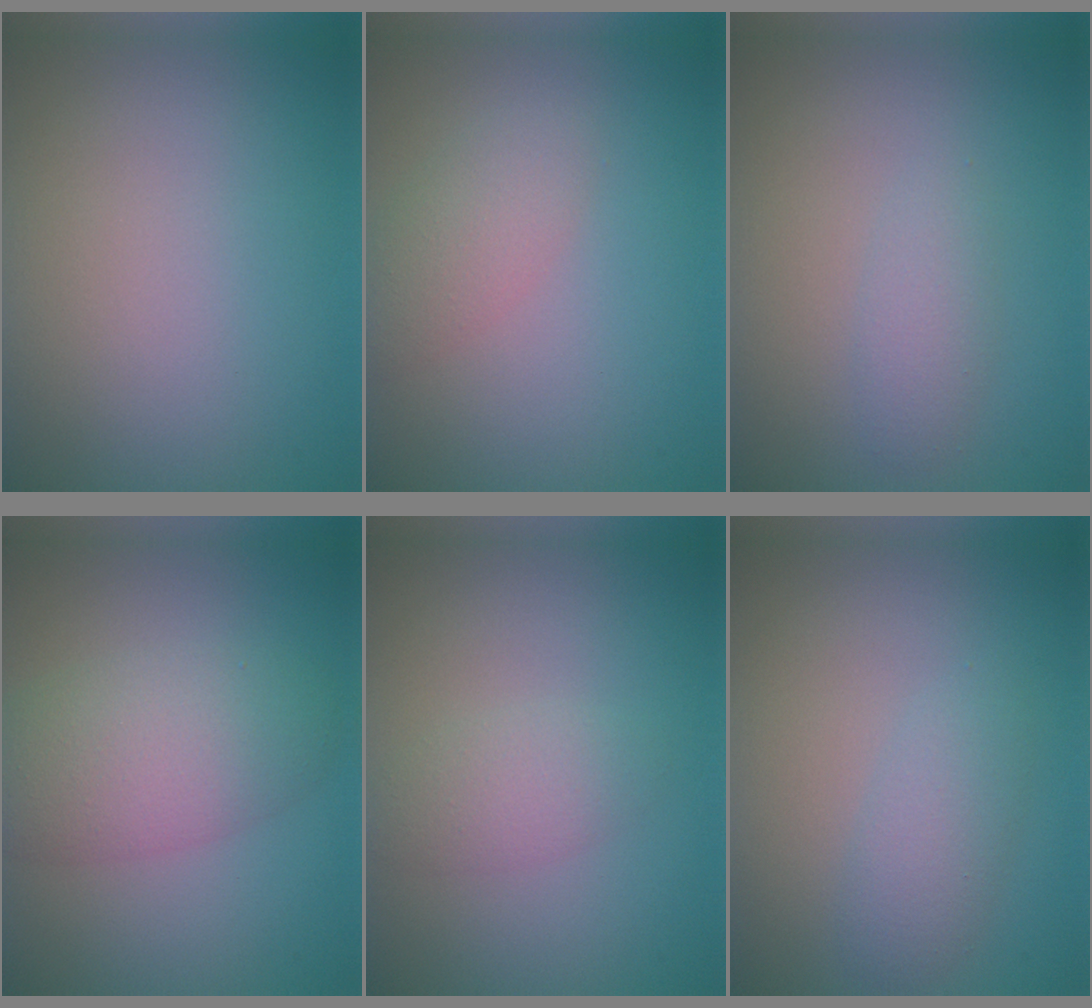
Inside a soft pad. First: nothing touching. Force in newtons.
{"total": 2.4, "press": 2.4, "slide": 0.2}
{"total": 1.7, "press": 1.7, "slide": 0.1}
{"total": 5.5, "press": 5.4, "slide": 0.3}
{"total": 2.1, "press": 2.0, "slide": 0.0}
{"total": 2.2, "press": 2.2, "slide": 0.1}